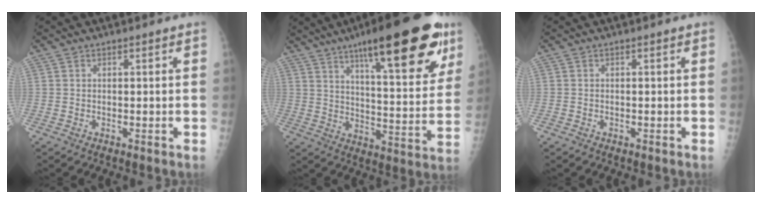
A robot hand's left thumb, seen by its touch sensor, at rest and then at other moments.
{"total": 25.4, "force": [14.6, 6.5, 19.8], "torque": [-0.254, -0.043, 0.214]}
{"total": 0.6, "force": [-0.4, 0.4, 0.1], "torque": [0.001, 0.002, -0.008]}